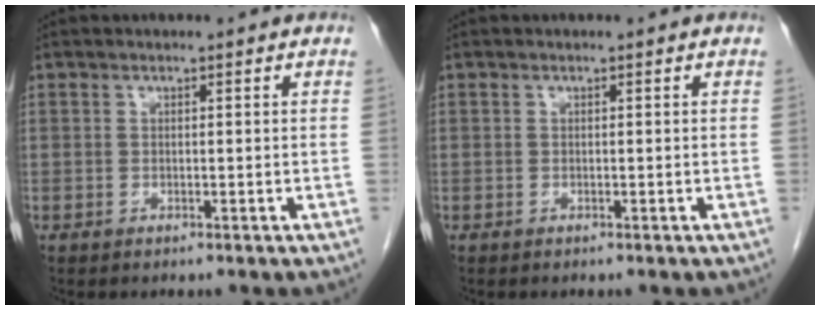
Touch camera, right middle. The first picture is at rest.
{"total": 0.0}